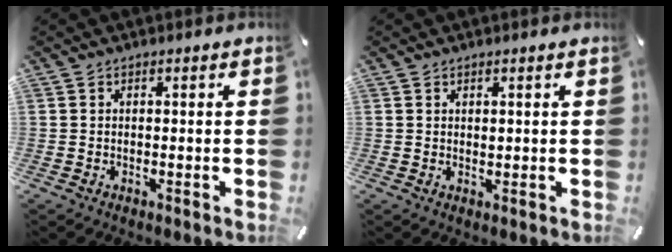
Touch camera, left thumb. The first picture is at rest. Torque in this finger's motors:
{"motor_torque": [-0.07, -0.04, 0.11, -0.22, 0.03]}